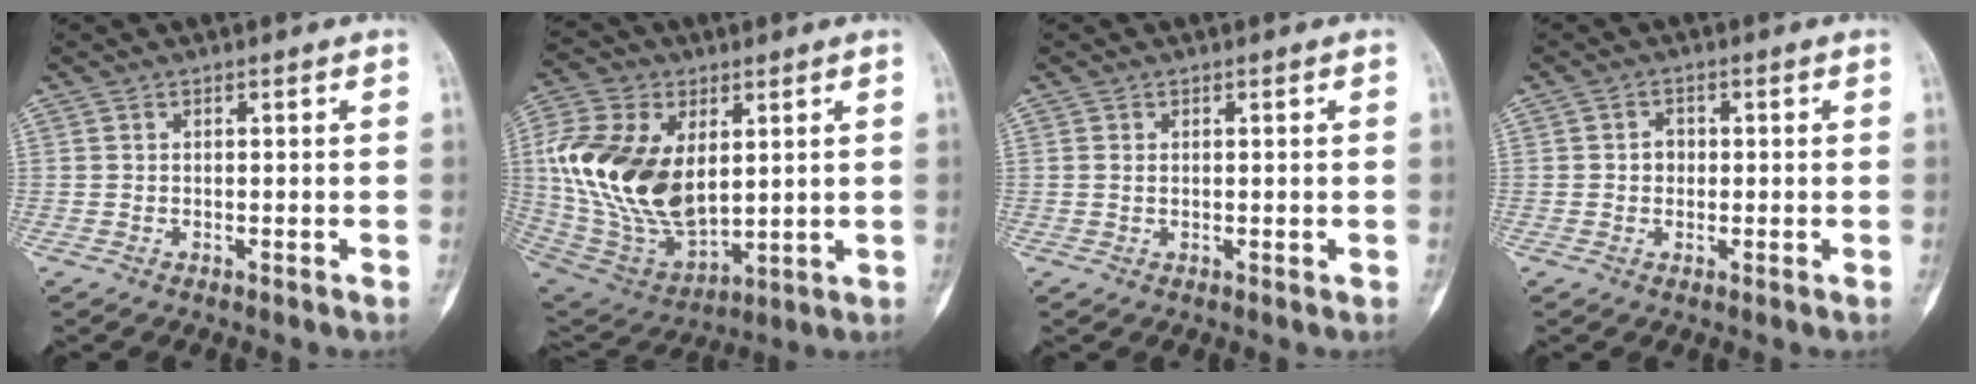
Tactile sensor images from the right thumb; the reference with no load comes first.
{"total": 22.4, "force": [3.4, 13.7, 17.4], "torque": [-0.335, -0.020, 0.076]}
{"total": 0.8, "force": [0.2, 0.6, 0.5], "torque": [-0.008, 0.002, 0.004]}
{"total": 2.2, "force": [0.0, 1.9, 1.1], "torque": [-0.001, 0.007, -0.003]}